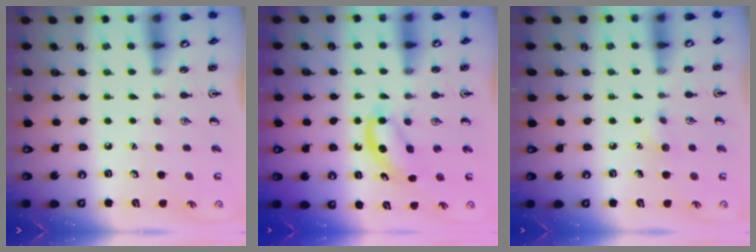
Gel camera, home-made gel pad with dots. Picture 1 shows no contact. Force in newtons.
{"total": 4.1, "press": 4.1, "slide": 0.7}
{"total": 5.2, "press": 4.9, "slide": 1.6}